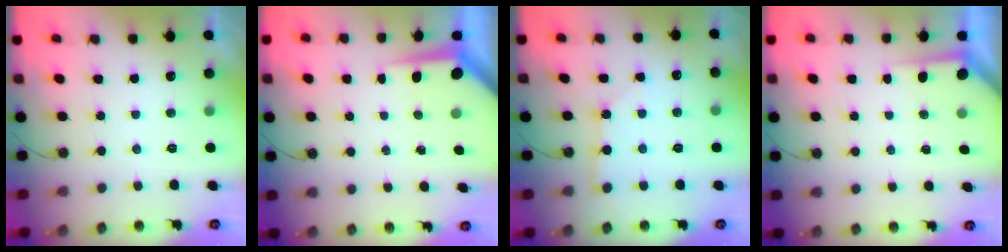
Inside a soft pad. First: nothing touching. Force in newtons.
{"total": 5.3, "press": 5.3, "slide": 0.4}
{"total": 2.0, "press": 2.0, "slide": 0.3}
{"total": 2.2, "press": 2.2, "slide": 0.3}